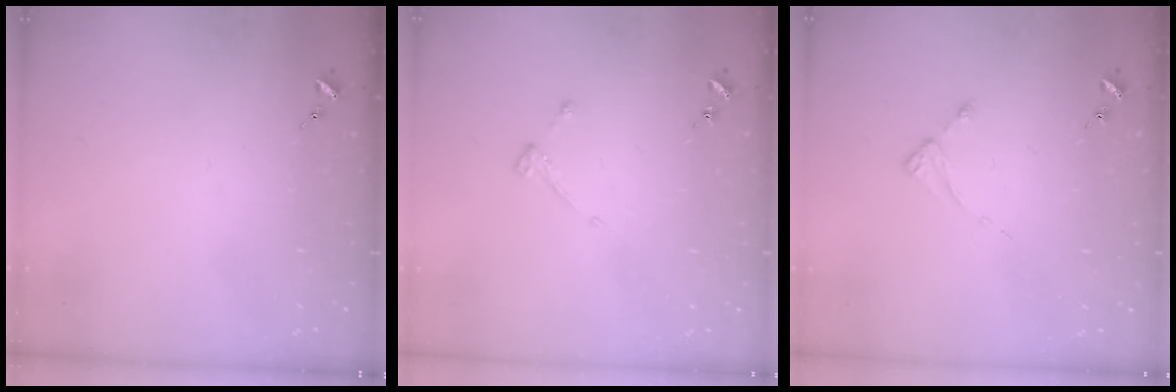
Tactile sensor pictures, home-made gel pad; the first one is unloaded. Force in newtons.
{"total": 2.9, "press": 2.9, "slide": 0.5}
{"total": 2.1, "press": 2.0, "slide": 0.4}